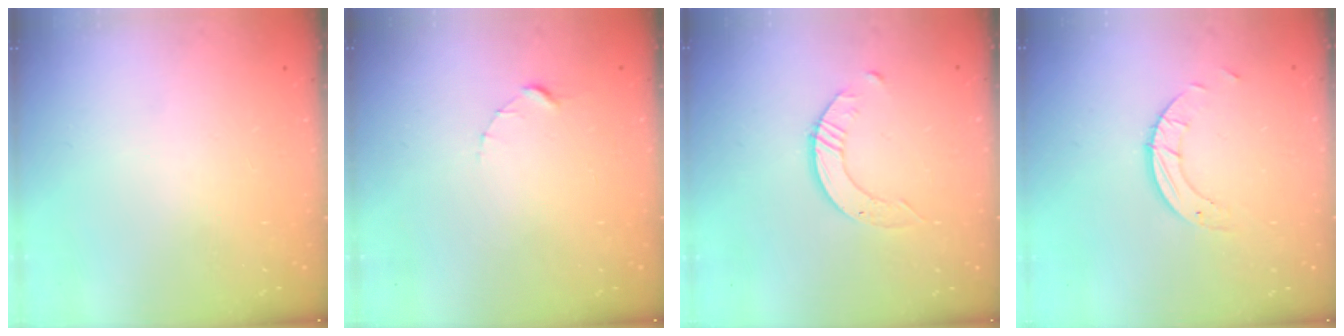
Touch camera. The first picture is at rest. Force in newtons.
{"total": 1.5, "press": 1.5, "slide": 0.2}
{"total": 3.2, "press": 3.1, "slide": 0.4}
{"total": 4.3, "press": 4.3, "slide": 0.3}